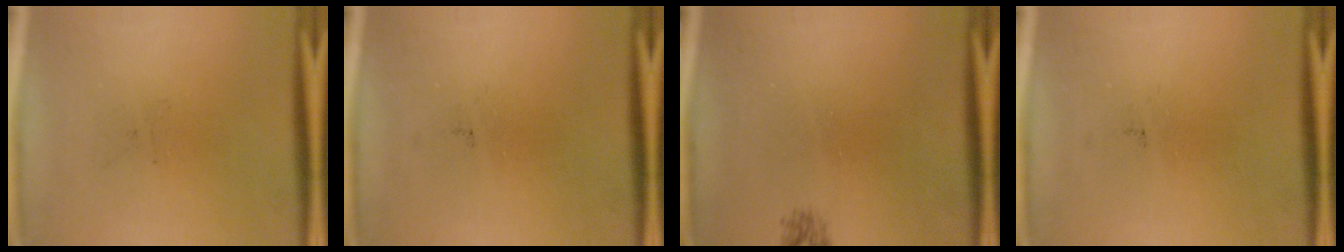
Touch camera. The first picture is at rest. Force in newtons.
{"total": 0.0}
{"total": 0.9}
{"total": 0.0}